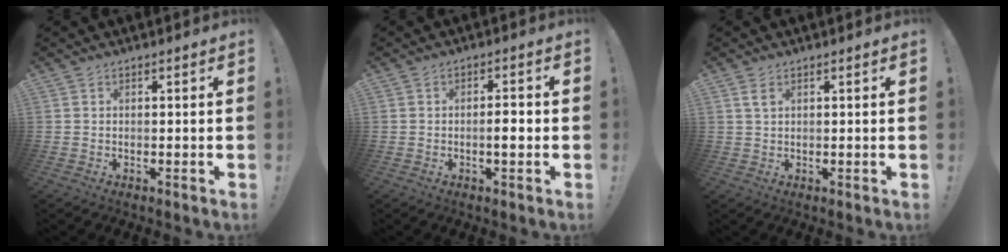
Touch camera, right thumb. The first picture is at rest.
{"total": 3.9, "force": [-1.1, 0.7, 3.7], "torque": [-0.049, 0.000, -0.025]}
{"total": 2.6, "force": [1.3, 1.4, 1.8], "torque": [-0.021, -0.005, 0.021]}